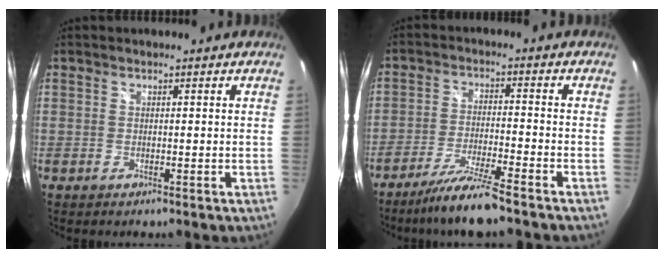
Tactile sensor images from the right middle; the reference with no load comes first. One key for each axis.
{"total": 8.5, "fx": -7.2, "fy": -0.7, "fz": 4.4, "tx": -0.102, "ty": -0.007, "tz": -0.131}